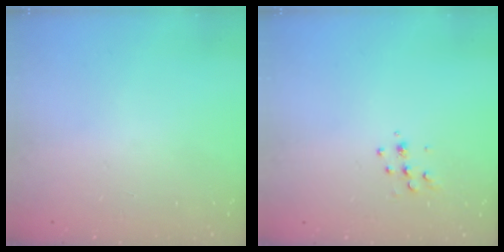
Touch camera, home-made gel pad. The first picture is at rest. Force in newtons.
{"total": 5.4, "press": 5.4, "slide": 0.6}